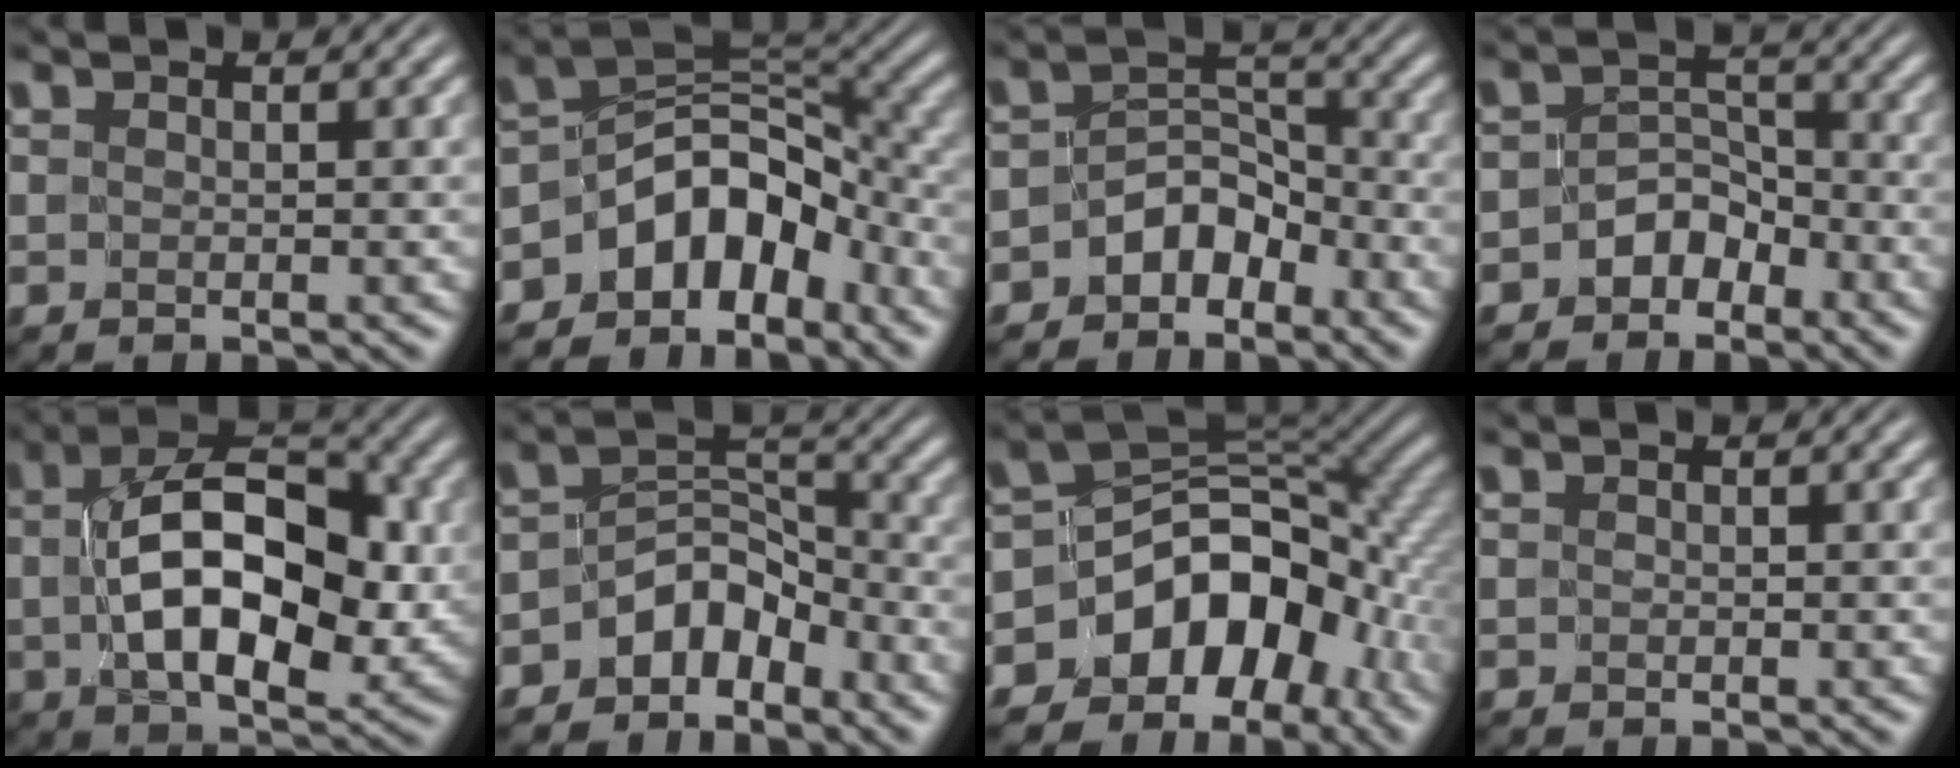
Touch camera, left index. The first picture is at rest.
{"total": 8.0, "force": [-5.0, 4.7, 4.1], "torque": [-0.035, 0.010, -0.102]}
{"total": 3.8, "force": [-2.7, 2.4, 1.3], "torque": [-0.006, 0.009, -0.050]}
{"total": 2.9, "force": [-2.1, 1.9, 0.6], "torque": [0.004, 0.010, -0.036]}
{"total": 11.1, "force": [0.1, 6.1, 9.3], "torque": [-0.147, 0.005, 0.002]}
{"total": 4.8, "force": [-3.5, 2.7, 1.8], "torque": [-0.007, 0.007, -0.066]}
{"total": 11.0, "force": [-5.7, 7.2, 5.9], "torque": [-0.083, 0.009, -0.103]}
{"total": 0.0}